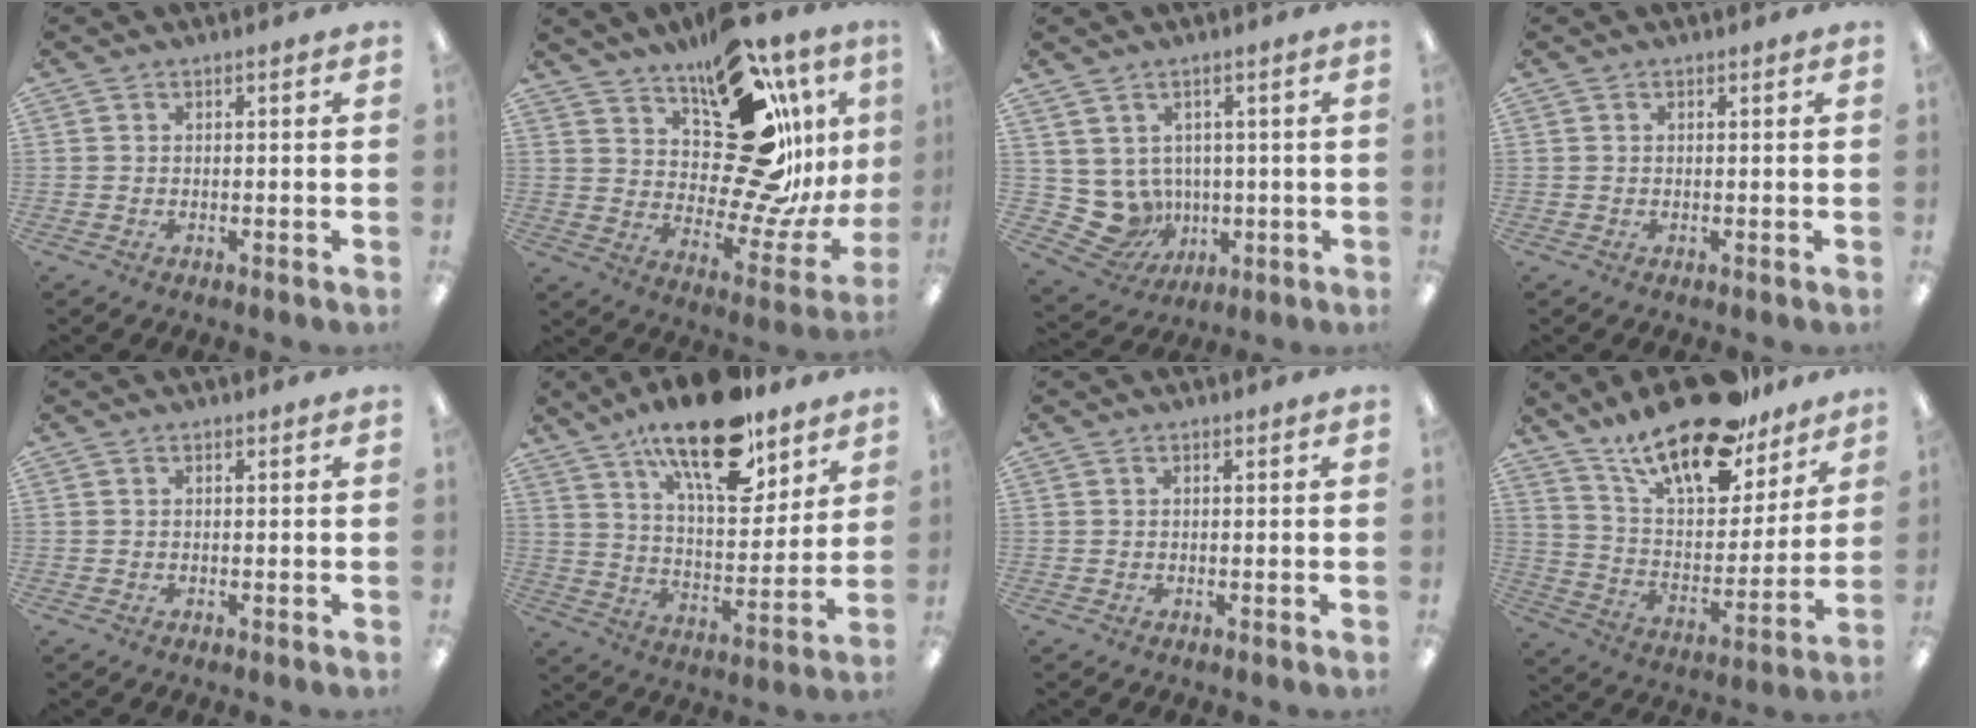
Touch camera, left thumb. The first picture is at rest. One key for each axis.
{"total": 26.7, "fx": 12.3, "fy": 13.7, "fz": 19.4, "tx": -0.243, "ty": -0.077, "tz": 0.219}
{"total": 7.6, "fx": 1.2, "fy": 7.3, "fz": 1.8, "tx": -0.069, "ty": -0.025, "tz": 0.033}
{"total": 0.0}
{"total": 0.0}
{"total": 19.9, "fx": 13.6, "fy": 7.6, "fz": 12.4, "tx": -0.198, "ty": -0.075, "tz": 0.227}
{"total": 0.0}
{"total": 21.7, "fx": 16.3, "fy": 8.3, "fz": 11.5, "tx": -0.192, "ty": -0.103, "tz": 0.284}